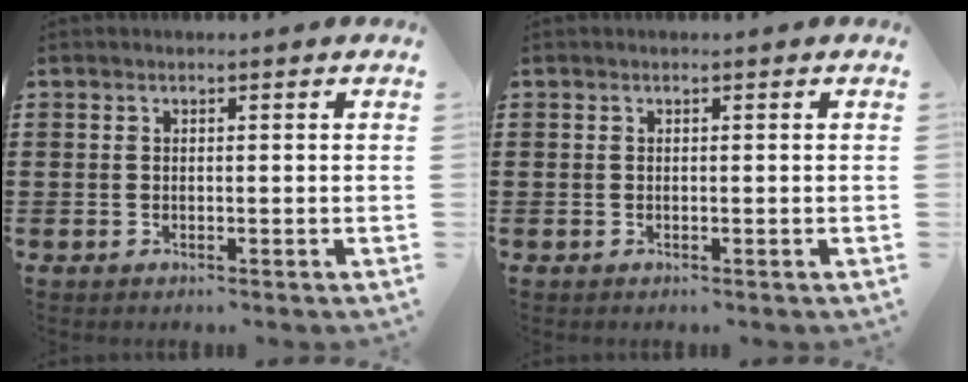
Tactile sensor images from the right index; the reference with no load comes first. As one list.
[{"total": 0.0}]